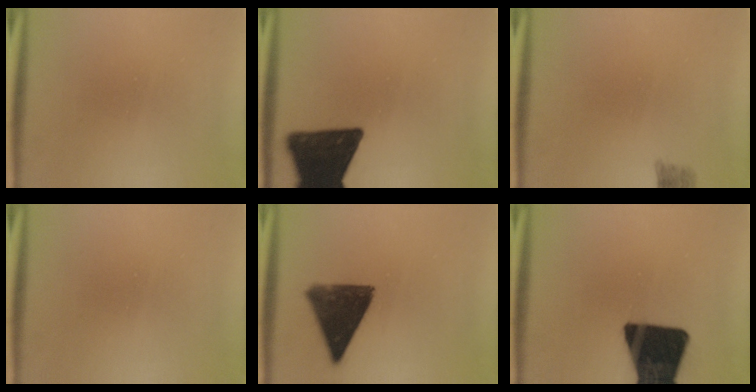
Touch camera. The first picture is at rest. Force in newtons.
{"total": 16.3}
{"total": 2.0}
{"total": 0.0}
{"total": 12.4}
{"total": 19.9}